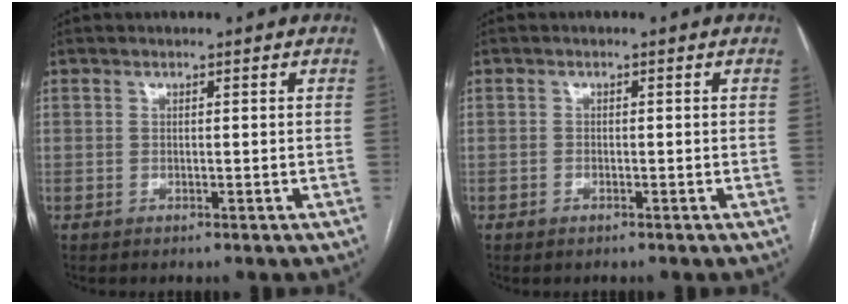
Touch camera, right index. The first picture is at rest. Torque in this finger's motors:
{"motor_torque": [0.03, 0.08, -0.03, -0.01]}